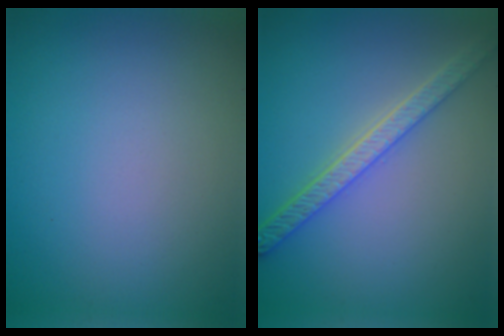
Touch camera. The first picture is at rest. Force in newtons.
{"total": 4.2, "press": 3.4, "slide": 2.4}